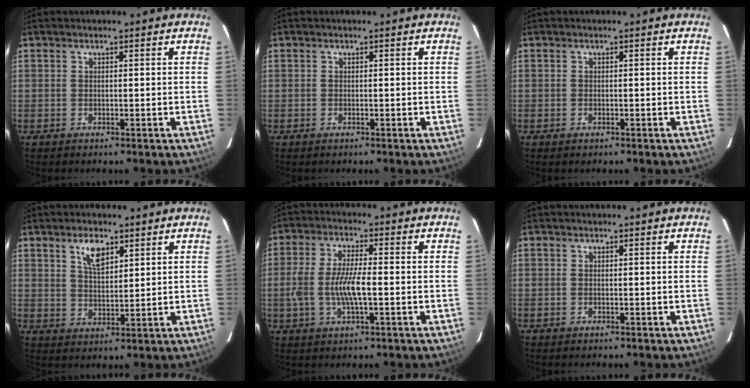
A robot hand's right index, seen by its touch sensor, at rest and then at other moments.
{"total": 0.0}
{"total": 0.6, "force": [-0.3, 0.4, 0.3], "torque": [-0.005, -0.001, -0.006]}
{"total": 5.5, "force": [3.1, 2.4, 3.8], "torque": [-0.066, 0.003, 0.058]}
{"total": 8.5, "force": [-1.5, 2.1, 8.1], "torque": [-0.162, -0.002, -0.030]}
{"total": 0.0}